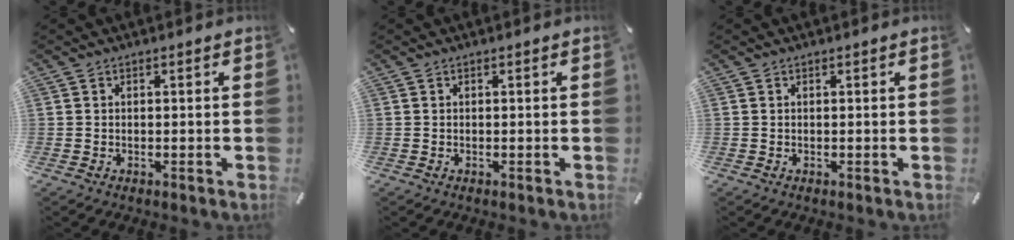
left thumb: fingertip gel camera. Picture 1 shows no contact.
{"total": 0.0}
{"total": 0.0}